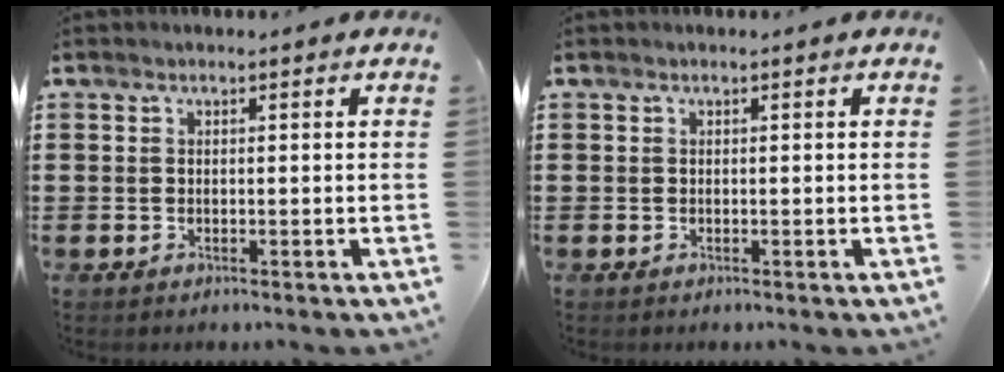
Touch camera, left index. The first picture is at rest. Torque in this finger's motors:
{"motor_torque": [0.00, 0.00, 0.00, 0.01]}